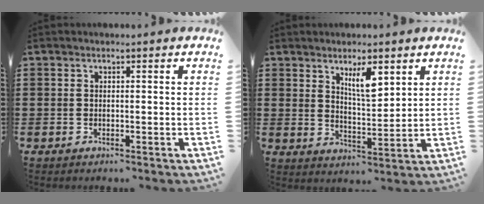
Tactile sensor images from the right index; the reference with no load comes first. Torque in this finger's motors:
{"motor_torque": [0.36, 0.14, 0.18, 0.06]}